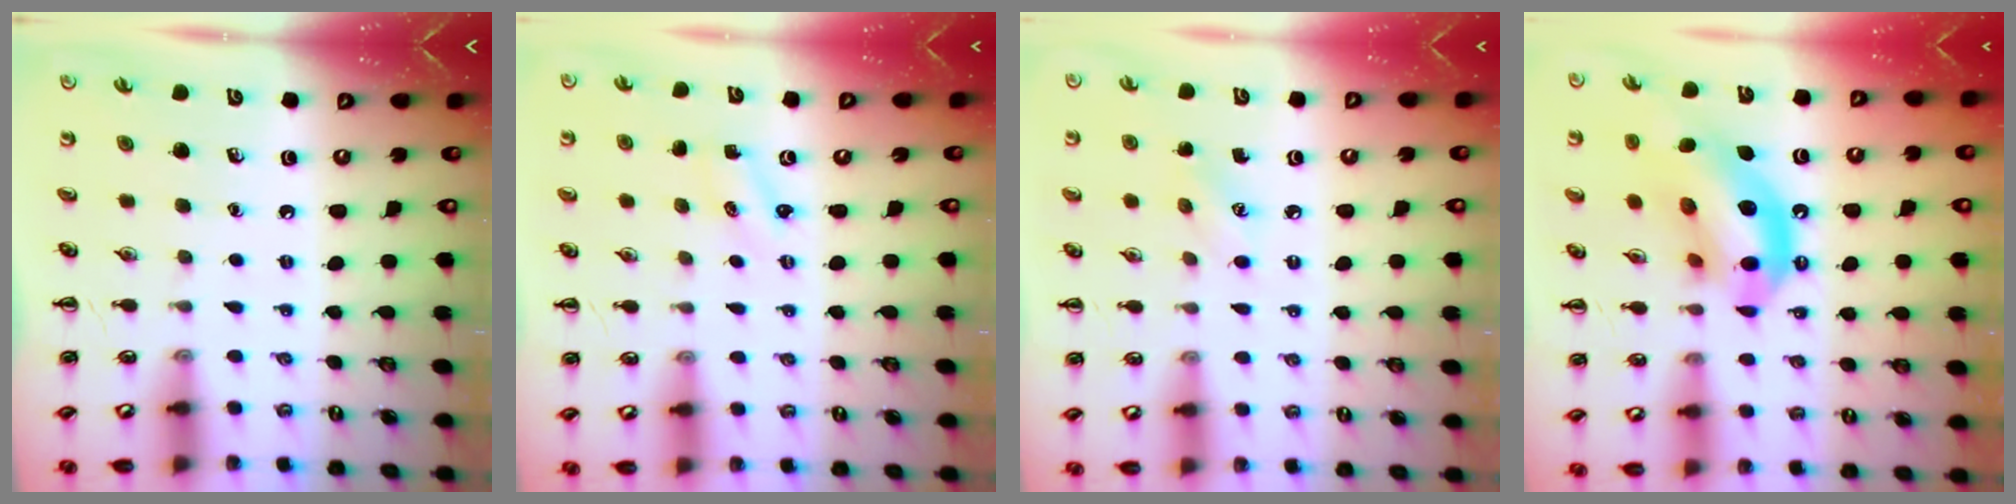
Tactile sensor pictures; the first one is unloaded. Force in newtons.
{"total": 1.3, "press": 1.2, "slide": 0.3}
{"total": 4.6, "press": 4.4, "slide": 1.3}
{"total": 16.0, "press": 15.6, "slide": 3.6}